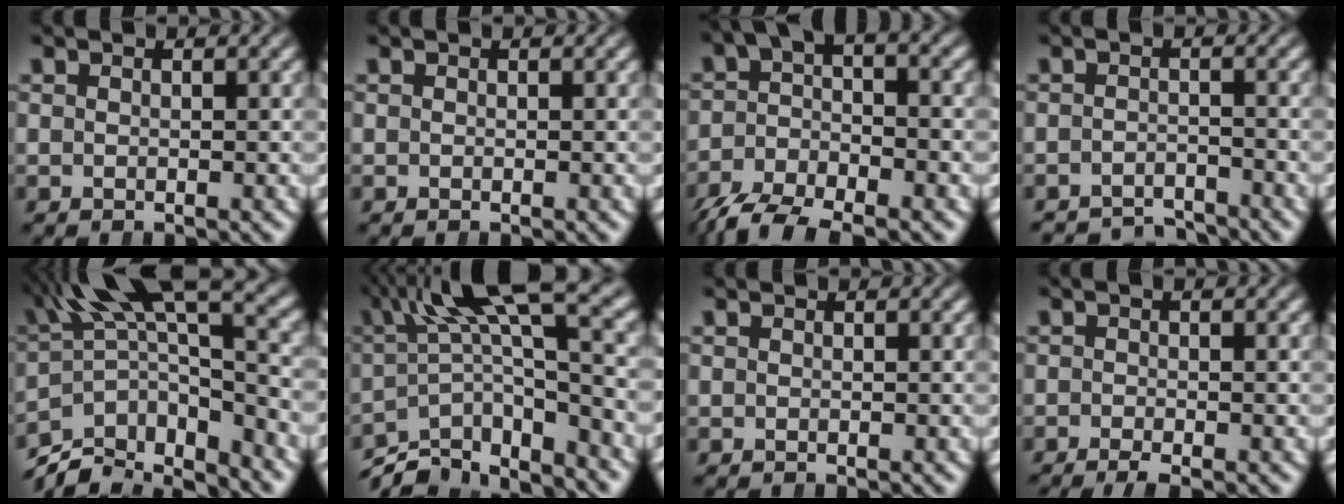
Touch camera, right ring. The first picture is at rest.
{"total": 0.0}
{"total": 7.6, "force": [-3.8, 3.7, 5.4], "torque": [-0.079, -0.017, -0.053]}
{"total": 4.6, "force": [-4.6, 0.6, 0.5], "torque": [0.010, -0.012, -0.072]}
{"total": 11.3, "force": [-2.9, 6.8, 8.6], "torque": [-0.137, -0.027, -0.036]}
{"total": 9.9, "force": [-2.1, 5.4, 8.0], "torque": [-0.137, -0.030, -0.021]}
{"total": 0.0}
{"total": 2.1, "force": [-1.5, 0.4, 1.4], "torque": [-0.016, 0.002, -0.026]}